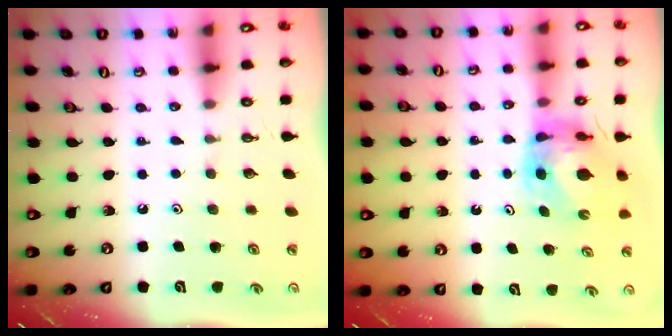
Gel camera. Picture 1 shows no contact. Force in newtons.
{"total": 6.3, "press": 6.3, "slide": 0.5}